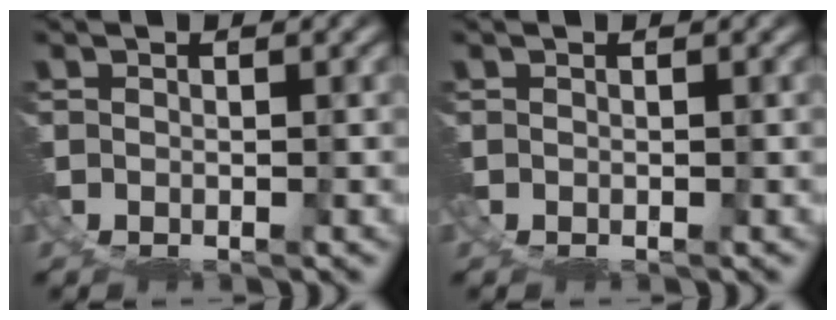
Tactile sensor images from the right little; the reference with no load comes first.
{"total": 0.0}